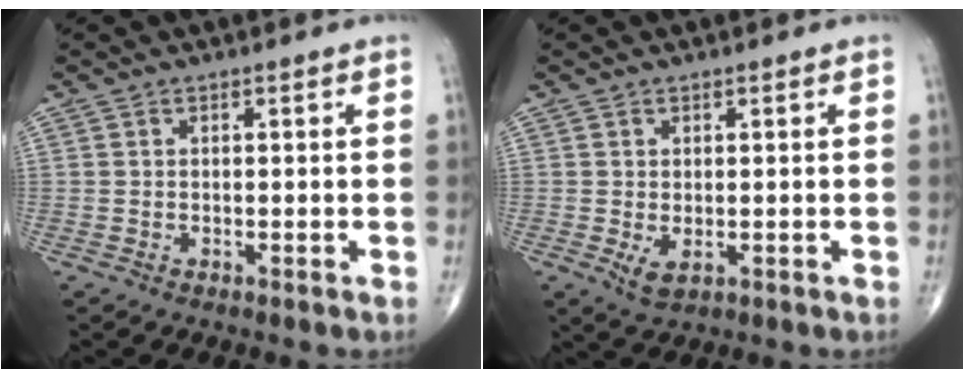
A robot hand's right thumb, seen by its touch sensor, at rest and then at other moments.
{"total": 2.7, "force": [-0.4, 1.5, 2.2], "torque": [-0.033, -0.004, 0.003]}